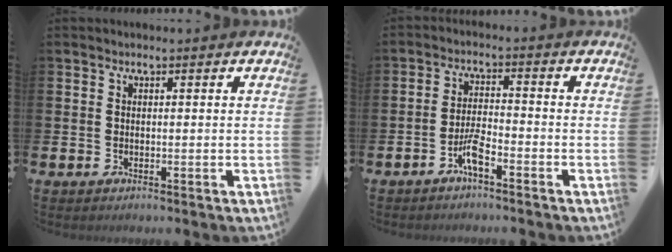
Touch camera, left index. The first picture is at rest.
{"total": 3.8, "force": [-2.5, 0.7, 2.8], "torque": [-0.063, 0.010, -0.048]}